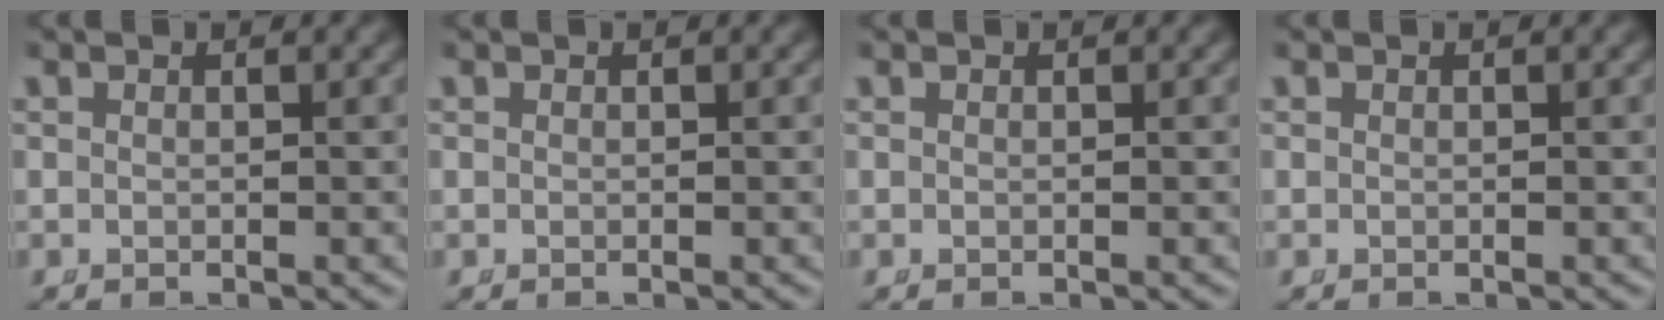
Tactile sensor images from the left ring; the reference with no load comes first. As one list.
[{"total": 0.0}, {"total": 0.0}, {"total": 0.0}]